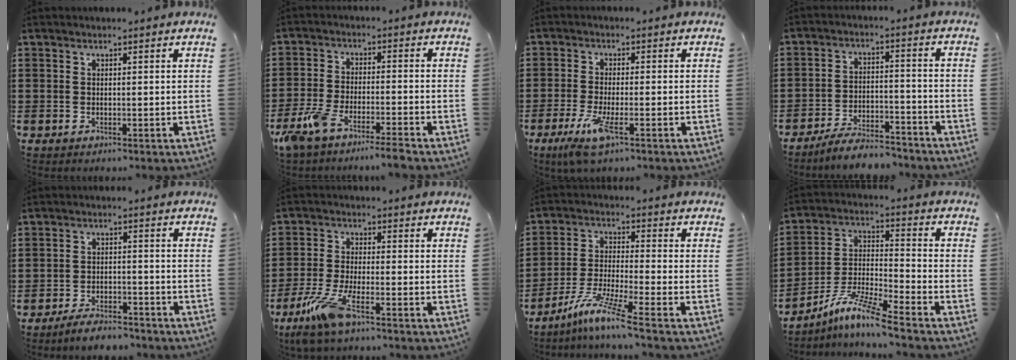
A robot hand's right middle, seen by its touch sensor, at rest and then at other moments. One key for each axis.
{"total": 6.0, "fx": -5.3, "fy": 0.3, "fz": 3.0, "tx": -0.081, "ty": -0.017, "tz": -0.105}
{"total": 5.1, "fx": -2.5, "fy": 0.9, "fz": 4.4, "tx": -0.098, "ty": -0.018, "tz": -0.045}
{"total": 6.2, "fx": -6.0, "fy": 0.7, "fz": 1.7, "tx": -0.029, "ty": 0.007, "tz": -0.114}
{"total": 4.2, "fx": -4.1, "fy": 0.6, "fz": 0.9, "tx": -0.016, "ty": 0.005, "tz": -0.081}
{"total": 7.8, "fx": -4.8, "fy": 1.7, "fz": 6.0, "tx": -0.139, "ty": -0.017, "tz": -0.092}
{"total": 7.8, "fx": -6.2, "fy": -0.4, "fz": 4.8, "tx": -0.104, "ty": -0.018, "tz": -0.123}
{"total": 9.2, "fx": -7.7, "fy": -0.1, "fz": 5.0, "tx": -0.109, "ty": -0.007, "tz": -0.154}